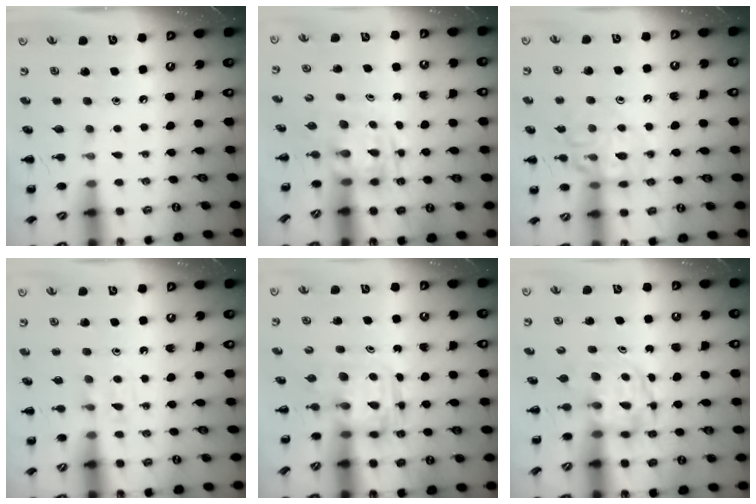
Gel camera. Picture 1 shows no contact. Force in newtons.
{"total": 4.4, "press": 4.4, "slide": 0.6}
{"total": 12.3, "press": 12.2, "slide": 1.5}
{"total": 4.6, "press": 4.4, "slide": 1.6}
{"total": 3.0, "press": 3.0, "slide": 0.3}
{"total": 3.7, "press": 3.7, "slide": 0.3}